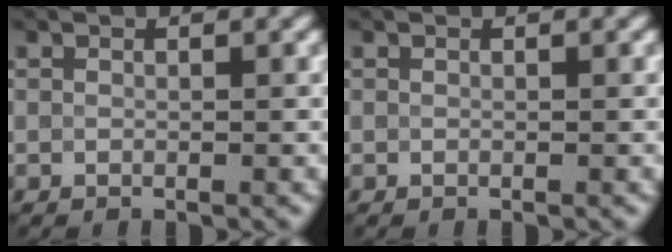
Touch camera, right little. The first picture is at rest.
{"total": 0.0}